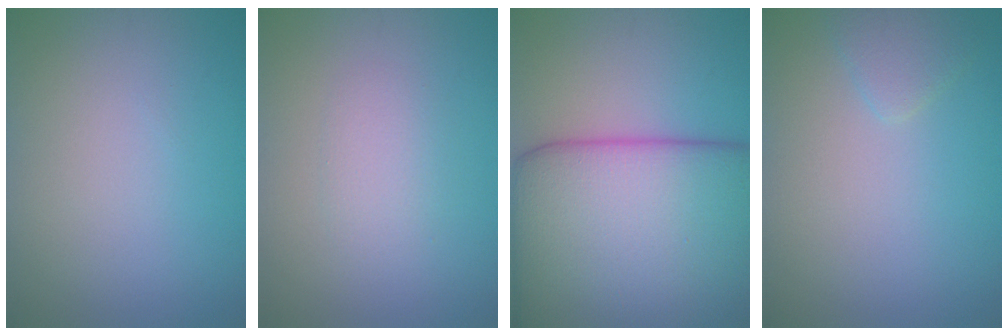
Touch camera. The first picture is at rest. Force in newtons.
{"total": 1.8, "press": 1.8, "slide": 0.1}
{"total": 20.4, "press": 20.4, "slide": 0.6}
{"total": 1.5, "press": 1.5, "slide": 0.2}